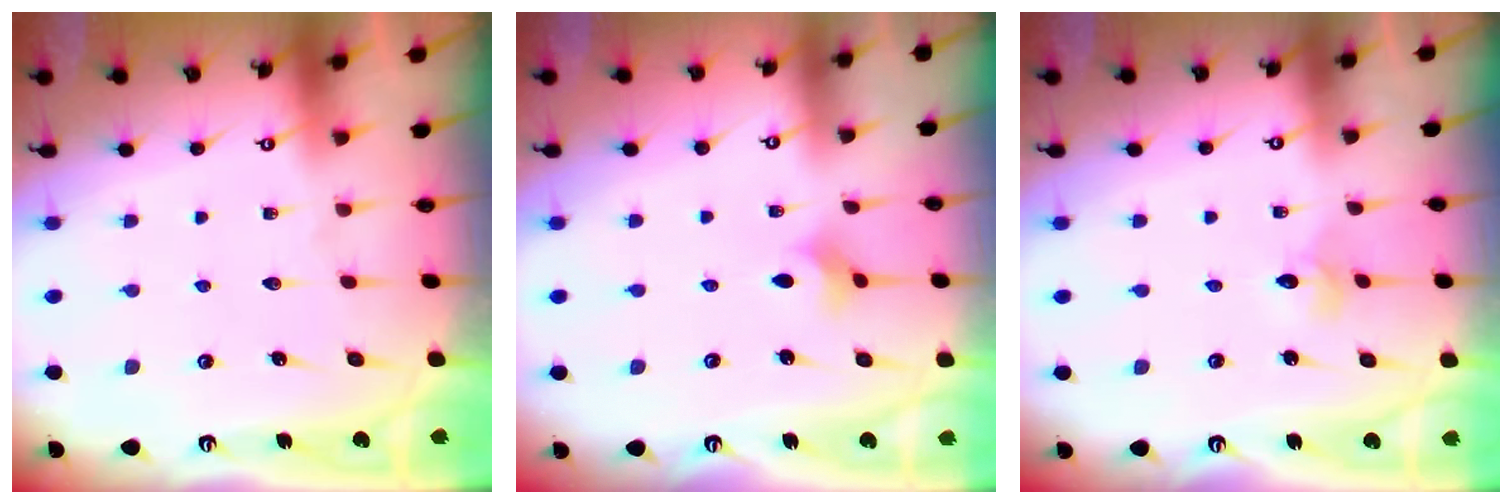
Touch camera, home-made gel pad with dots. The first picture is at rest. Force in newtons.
{"total": 2.6, "press": 2.5, "slide": 0.7}
{"total": 2.4, "press": 2.4, "slide": 0.2}